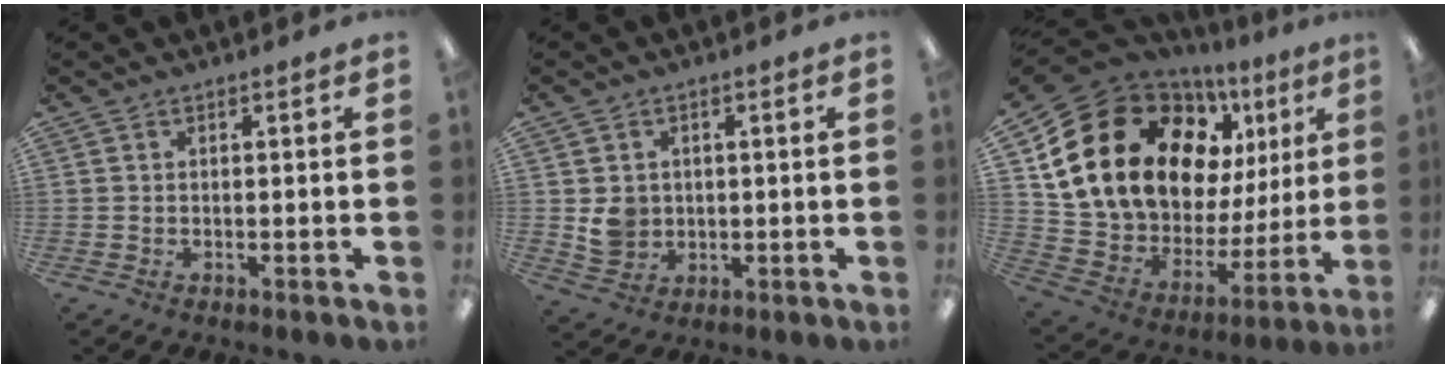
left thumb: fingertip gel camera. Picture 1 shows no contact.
{"total": 5.2, "force": [0.4, 4.8, 1.7], "torque": [-0.015, 0.004, 0.009]}
{"total": 23.2, "force": [10.5, 15.4, 13.8], "torque": [-0.278, -0.067, 0.209]}